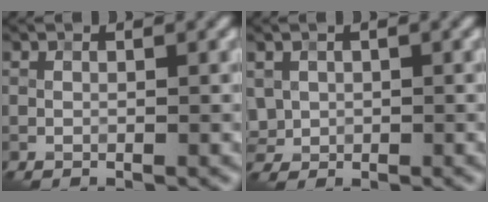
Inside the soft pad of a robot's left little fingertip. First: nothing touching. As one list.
[{"total": 2.2, "force": [0.5, 2.0, 0.8], "torque": [-0.019, -0.002, 0.013]}]